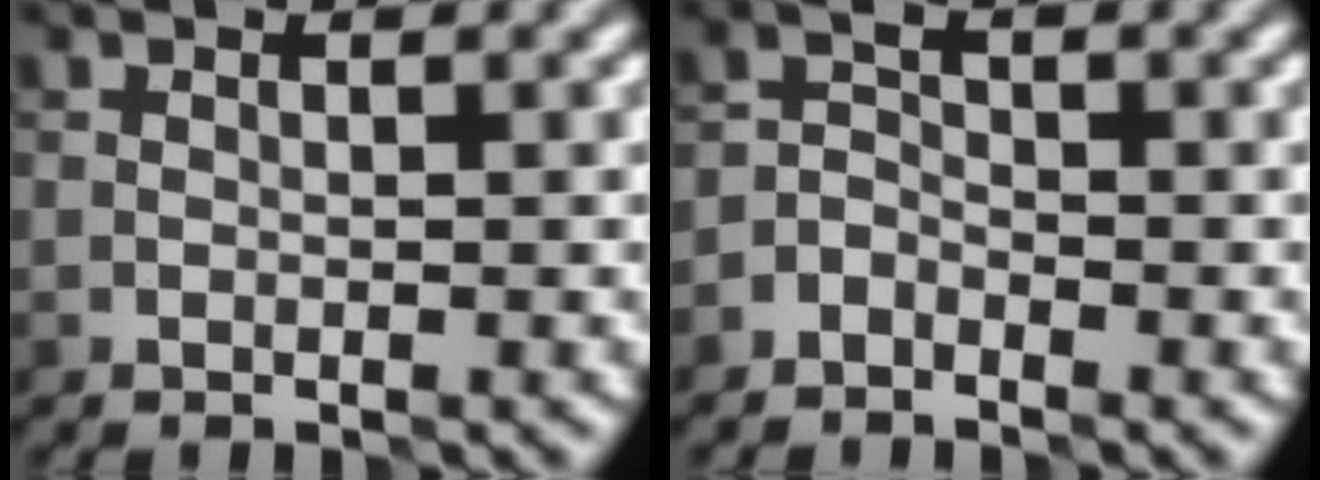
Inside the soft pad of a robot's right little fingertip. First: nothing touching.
{"total": 1.4, "force": [-1.2, 0.6, 0.3], "torque": [-0.003, 0.010, -0.028]}